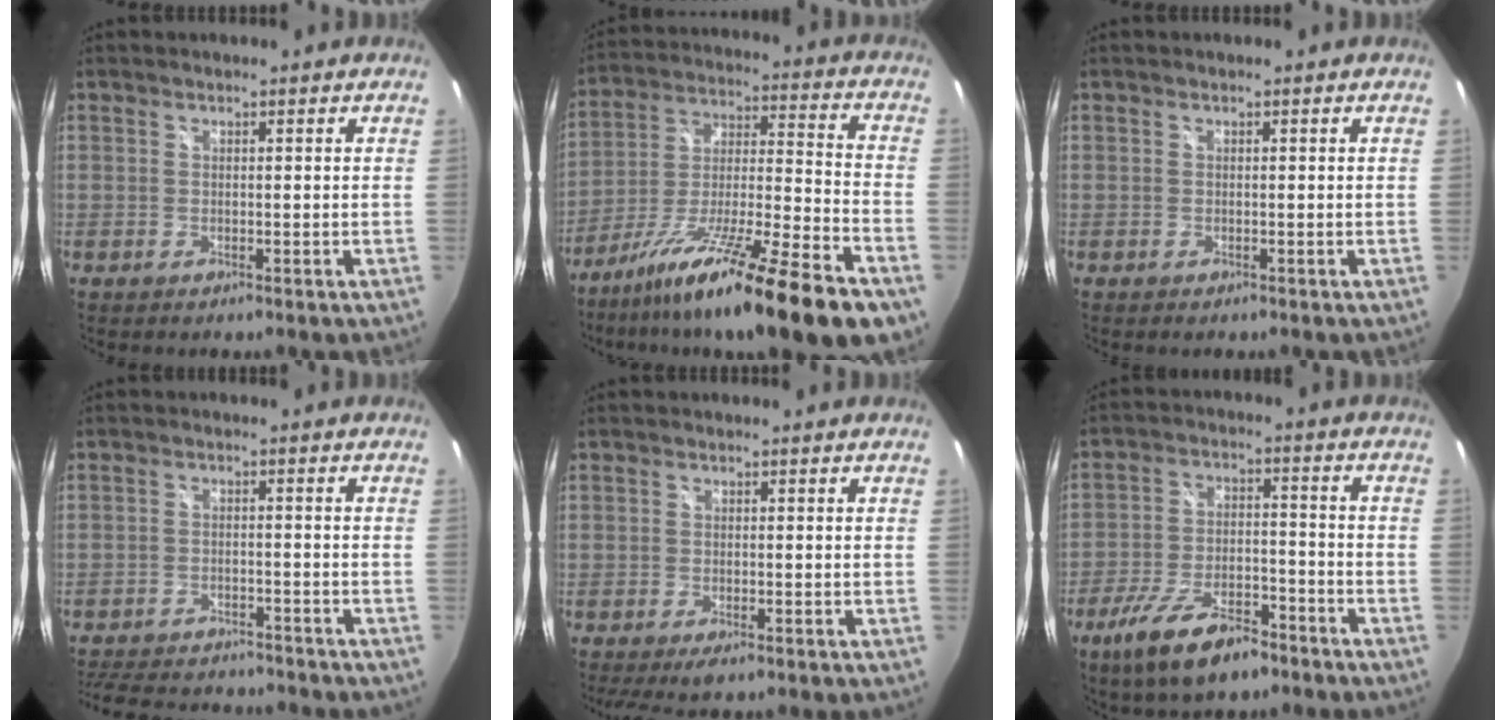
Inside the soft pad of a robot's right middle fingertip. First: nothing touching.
{"total": 25.3, "force": [-16.4, 3.2, 19.0], "torque": [-0.297, -0.040, -0.266]}
{"total": 0.0}
{"total": 15.8, "force": [-13.9, 4.6, 6.1], "torque": [-0.140, -0.008, -0.203]}
{"total": 4.2, "force": [-3.0, 0.9, 2.8], "torque": [-0.059, -0.021, -0.048]}
{"total": 13.1, "force": [-9.1, 4.7, 8.2], "torque": [-0.176, -0.018, -0.156]}